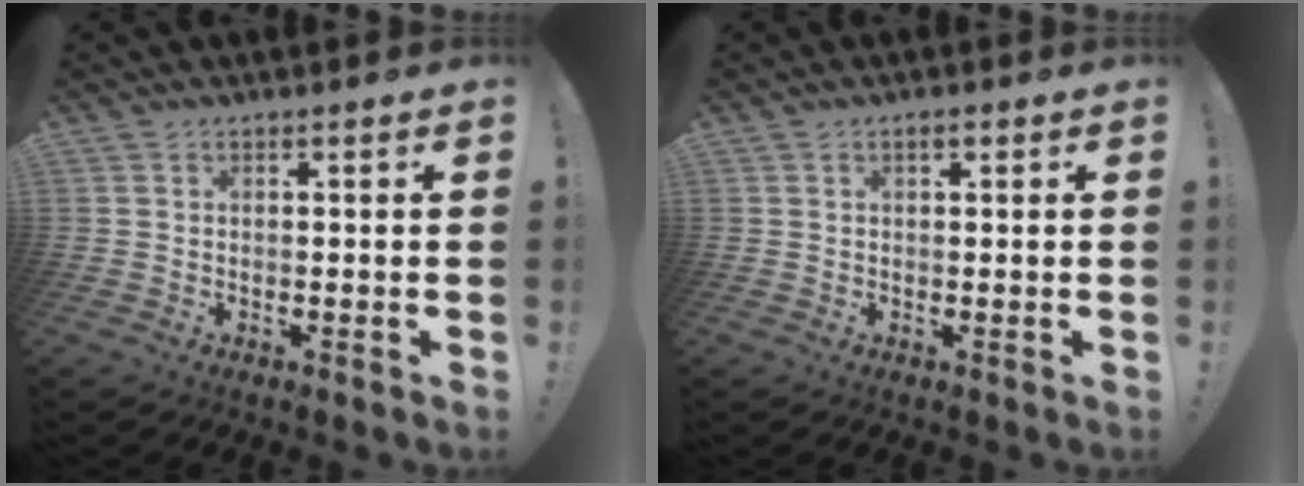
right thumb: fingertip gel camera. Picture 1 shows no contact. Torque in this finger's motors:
{"motor_torque": [0.02, 0.11, 0.29, 0.08, -0.03]}